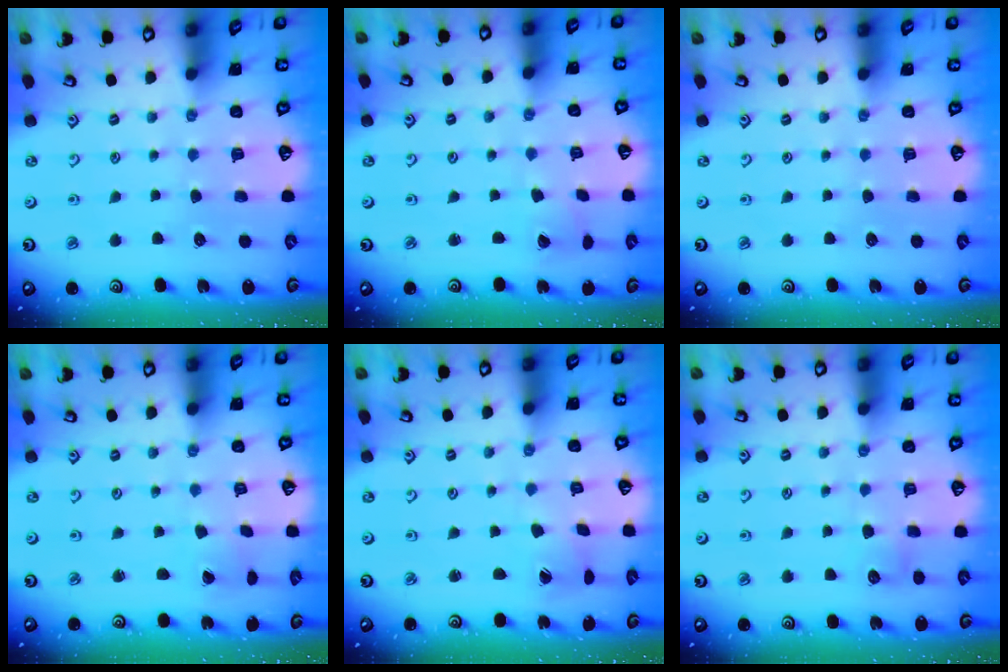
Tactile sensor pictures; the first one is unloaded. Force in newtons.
{"total": 1.9, "press": 1.8, "slide": 0.3}
{"total": 0.0}
{"total": 0.0}
{"total": 2.2, "press": 2.2, "slide": 0.1}
{"total": 4.5, "press": 4.4, "slide": 0.7}